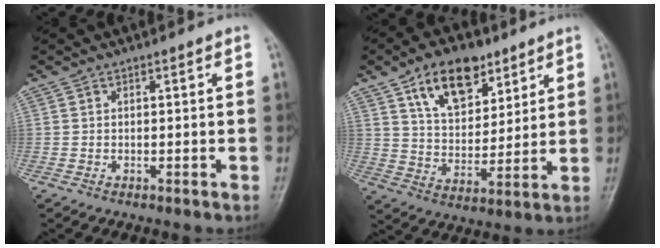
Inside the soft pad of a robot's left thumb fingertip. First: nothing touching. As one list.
[{"total": 13.7, "force": [7.9, 7.7, 8.1], "torque": [-0.098, -0.039, 0.139]}]